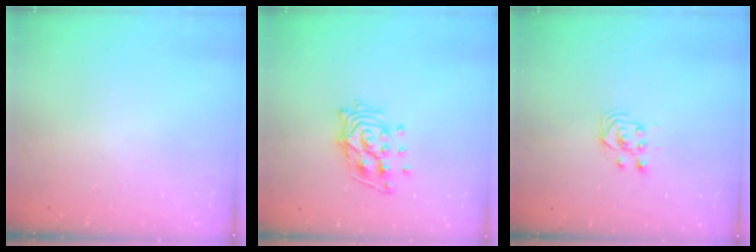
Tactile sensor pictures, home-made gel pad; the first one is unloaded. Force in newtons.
{"total": 11.7, "press": 11.6, "slide": 1.3}
{"total": 3.5, "press": 3.2, "slide": 1.4}